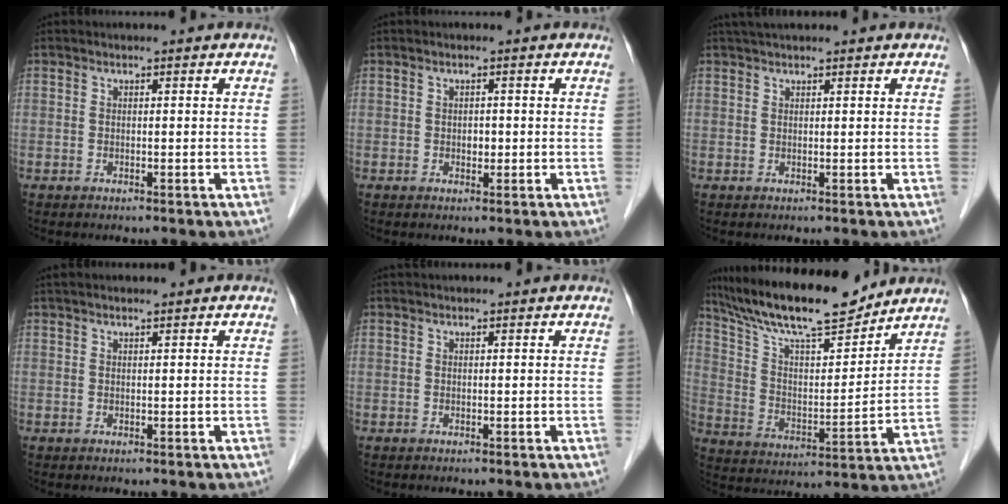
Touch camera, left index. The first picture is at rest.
{"total": 1.1, "force": [-0.1, 0.8, 0.7], "torque": [-0.012, 0.001, -0.001]}
{"total": 3.0, "force": [2.7, 0.4, 1.3], "torque": [-0.019, 0.030, 0.047]}
{"total": 2.7, "force": [2.3, 0.1, 1.4], "torque": [-0.016, 0.027, 0.039]}
{"total": 0.8, "force": [0.8, 0.1, 0.2], "torque": [-0.007, 0.019, 0.017]}
{"total": 17.7, "force": [15.2, 2.6, 8.7], "torque": [-0.158, 0.010, 0.267]}